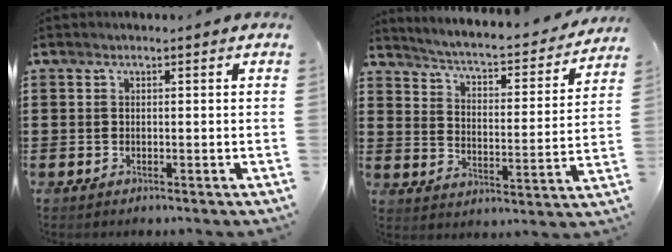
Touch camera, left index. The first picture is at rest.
{"total": 3.3, "force": [3.0, -0.2, 1.3], "torque": [-0.045, -0.033, 0.039]}